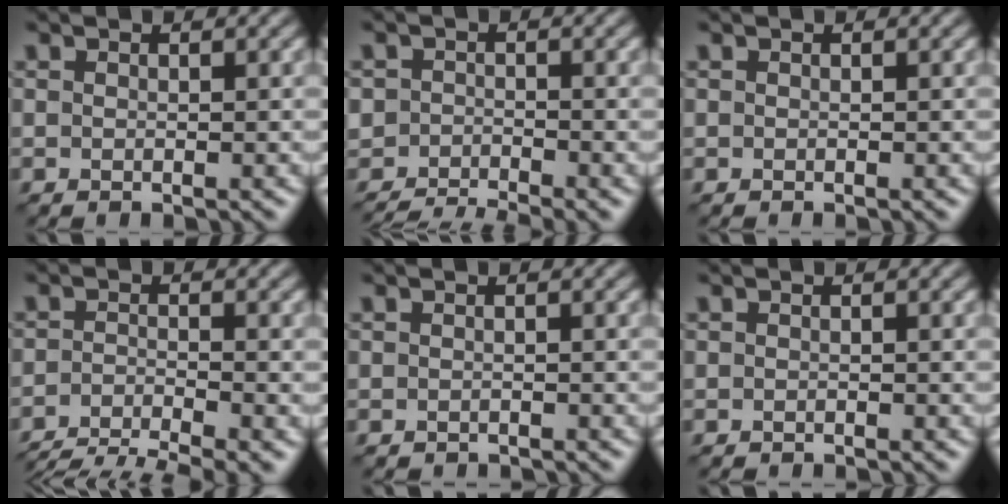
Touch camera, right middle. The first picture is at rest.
{"total": 5.0, "force": [-4.7, 0.9, 1.7], "torque": [-0.029, -0.013, -0.086]}
{"total": 0.0}
{"total": 5.5, "force": [-4.5, 1.0, 2.9], "torque": [-0.051, -0.013, -0.085]}
{"total": 1.1, "force": [-1.1, 0.0, -0.1], "torque": [0.006, -0.006, -0.018]}
{"total": 0.8, "force": [-0.8, -0.1, -0.1], "torque": [0.004, -0.005, -0.014]}